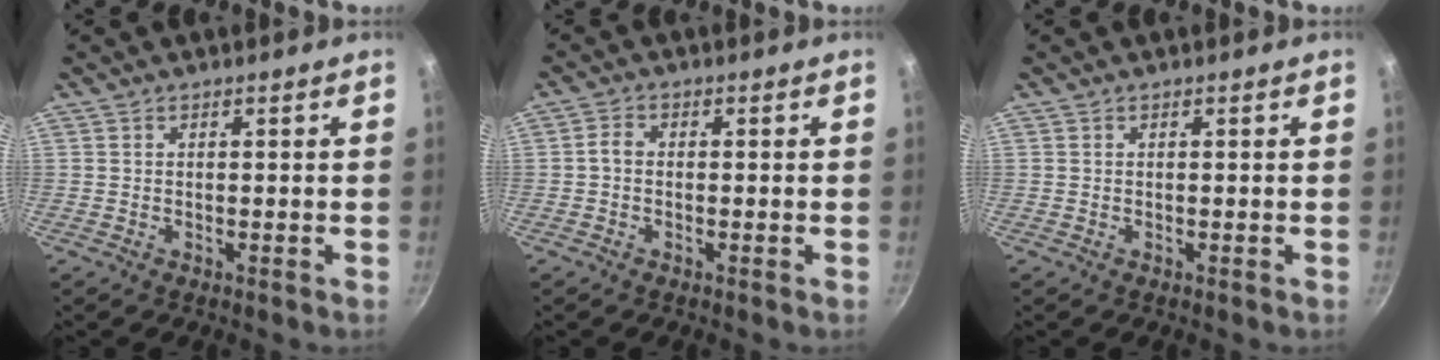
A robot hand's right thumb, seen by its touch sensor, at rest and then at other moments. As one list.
[{"total": 2.0, "force": [-0.3, 1.3, 1.5], "torque": [-0.034, 0.012, -0.013]}, {"total": 0.0}]